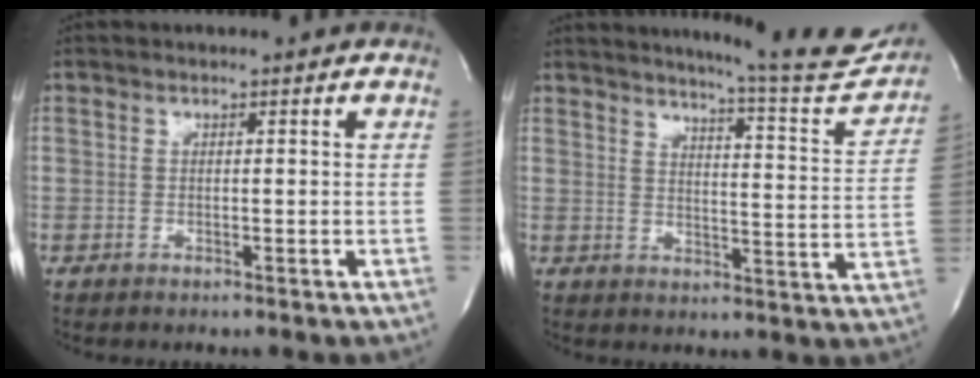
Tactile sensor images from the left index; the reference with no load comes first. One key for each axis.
{"total": 16.2, "fx": 15.3, "fy": 0.4, "fz": 5.4, "tx": -0.076, "ty": -0.080, "tz": 0.178}